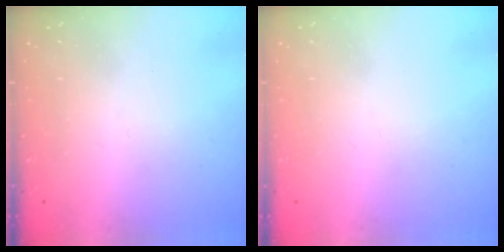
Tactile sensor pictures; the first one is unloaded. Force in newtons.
{"total": 0.0}